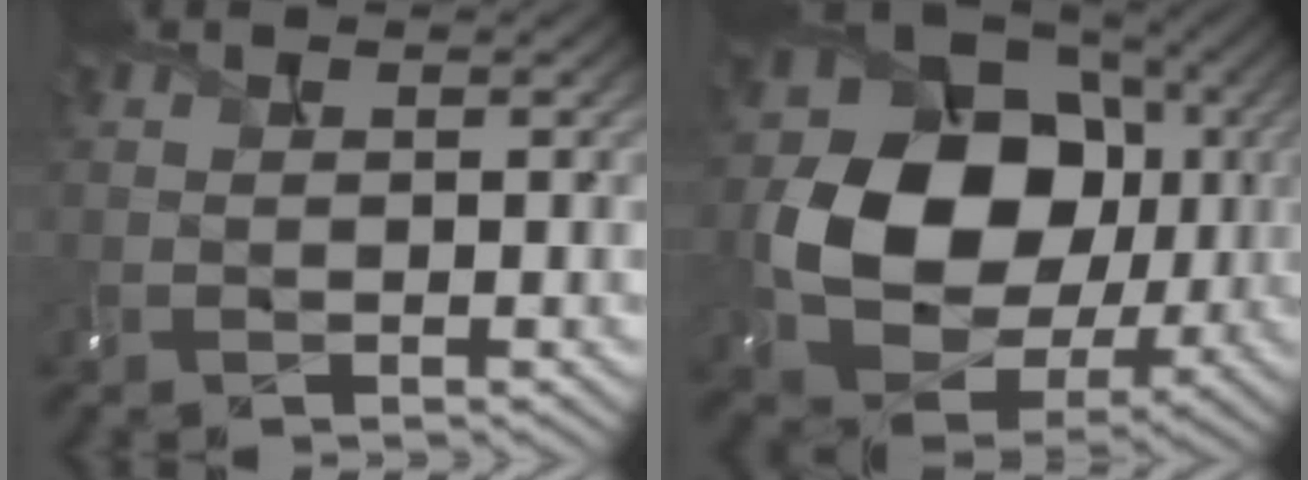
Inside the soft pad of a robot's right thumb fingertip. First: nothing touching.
{"total": 14.3, "force": [-0.3, 11.6, 8.3], "torque": [-0.149, -0.020, 0.006]}